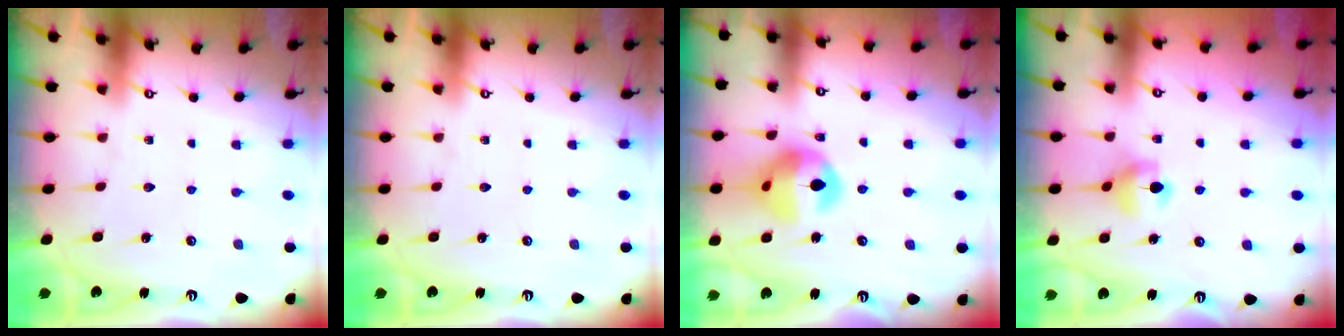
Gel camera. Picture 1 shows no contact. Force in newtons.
{"total": 0.0}
{"total": 13.9, "press": 13.8, "slide": 1.4}
{"total": 6.0, "press": 6.0, "slide": 0.9}